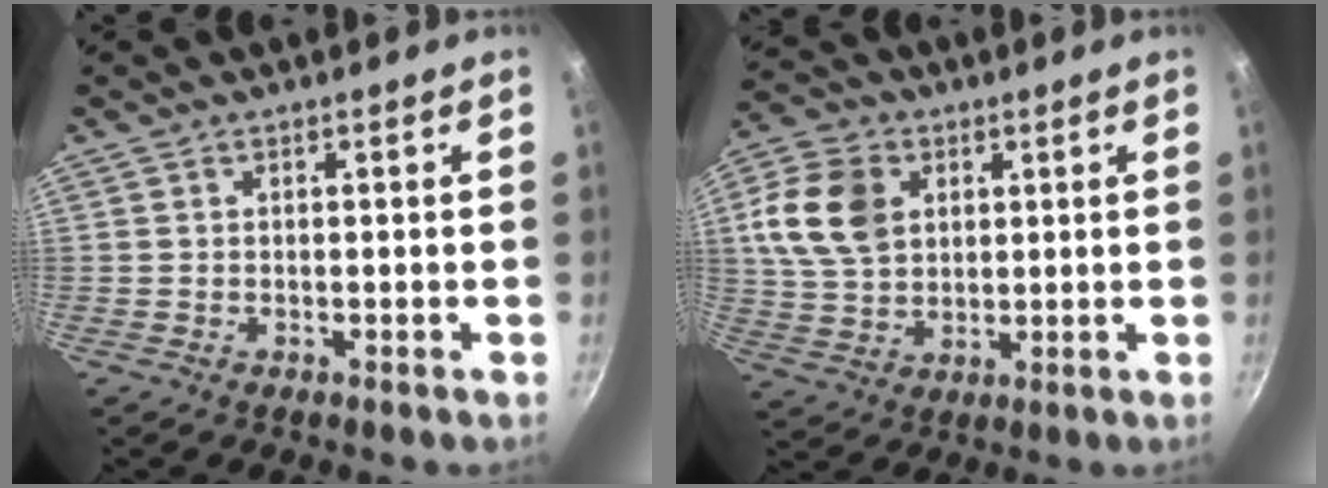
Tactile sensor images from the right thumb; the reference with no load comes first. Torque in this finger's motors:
{"motor_torque": [-0.03, 0.51, 0.43, -0.28, 0.15]}